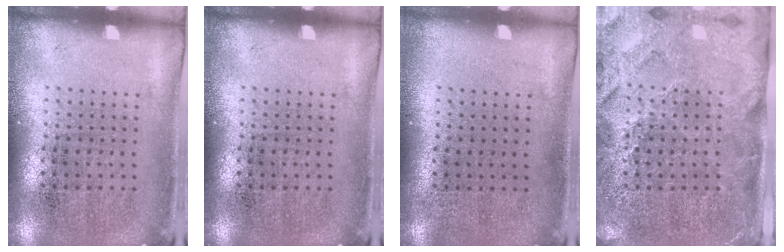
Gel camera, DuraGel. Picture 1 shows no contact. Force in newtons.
{"total": 0.0}
{"total": 0.0}
{"total": 3.6, "press": 3.2, "slide": 1.6}